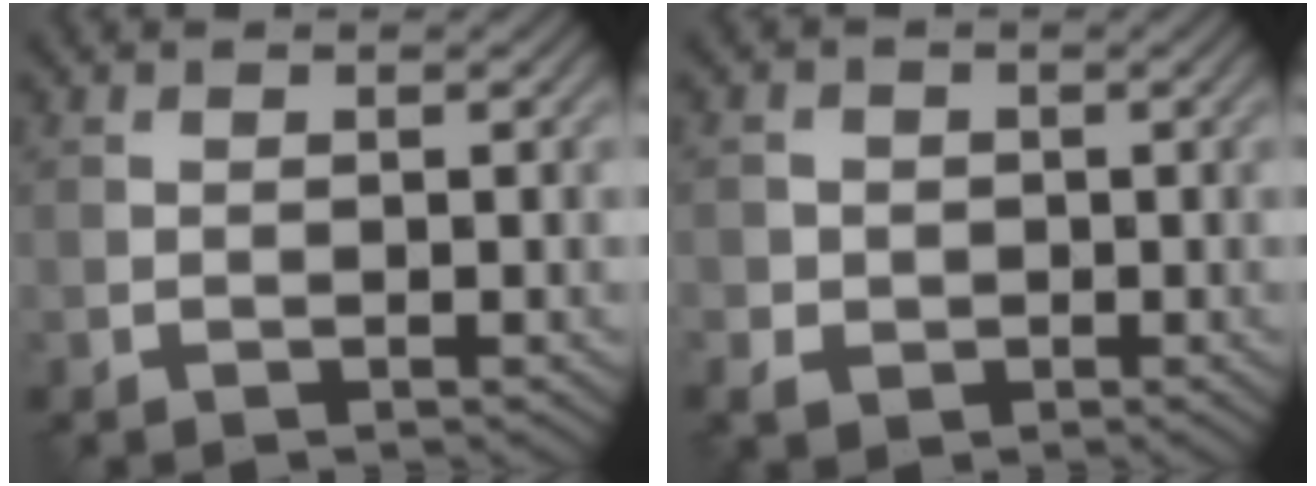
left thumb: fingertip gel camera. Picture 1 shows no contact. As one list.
[{"total": 3.2, "force": [-0.5, 3.0, 0.7], "torque": [-0.014, -0.002, -0.016]}]